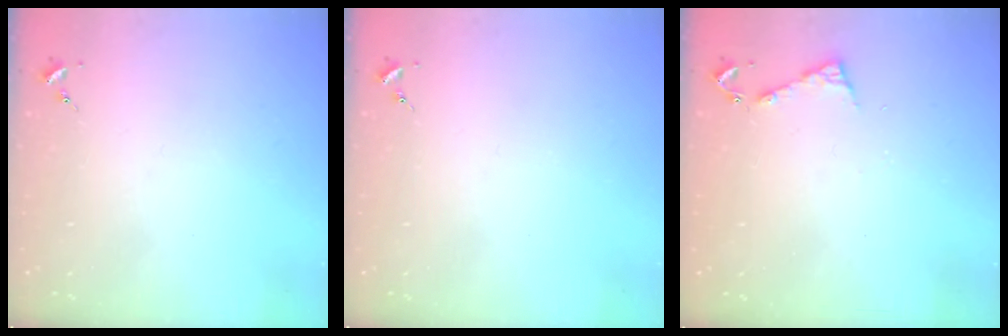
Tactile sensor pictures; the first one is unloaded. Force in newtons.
{"total": 0.0}
{"total": 4.9, "press": 4.8, "slide": 0.5}